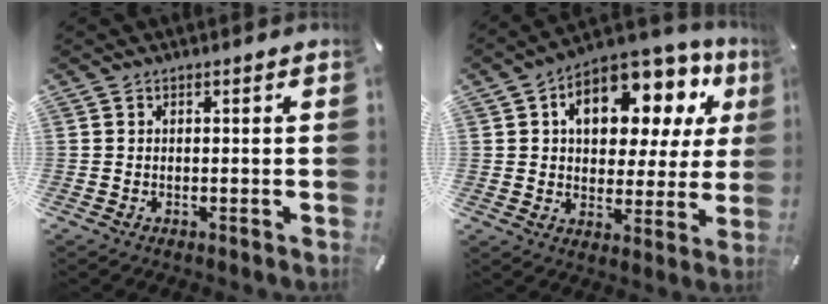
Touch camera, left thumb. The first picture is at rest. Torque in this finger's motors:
{"motor_torque": [2.45, 2.55, 1.52, -1.25, 0.21]}